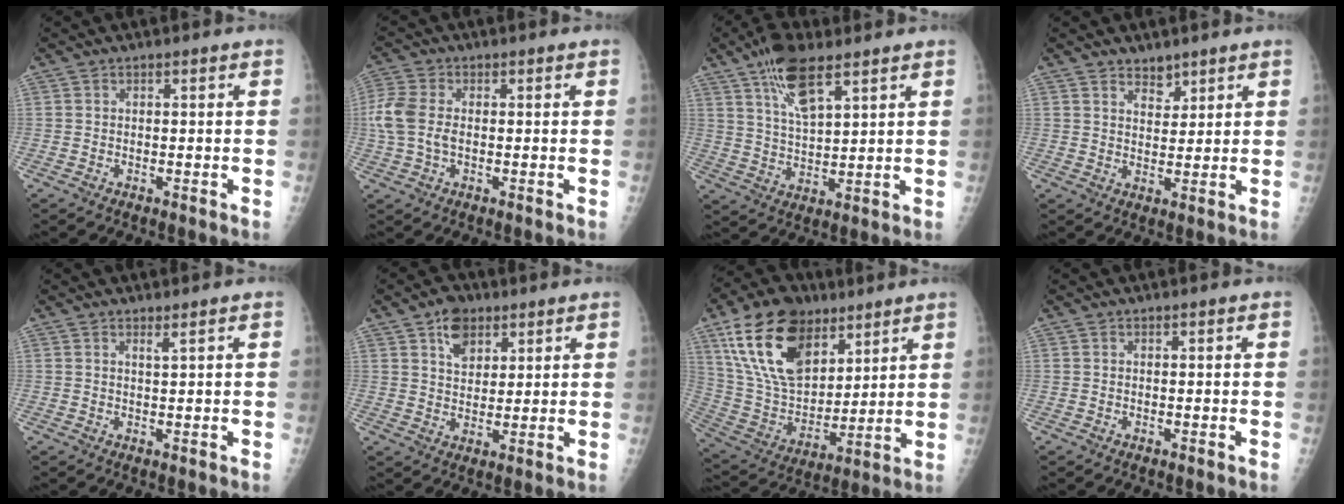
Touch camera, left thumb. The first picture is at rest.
{"total": 6.6, "force": [0.0, 4.1, 5.2], "torque": [-0.138, 0.011, -0.004]}
{"total": 10.0, "force": [6.2, 3.6, 7.1], "torque": [-0.124, -0.024, 0.118]}
{"total": 3.4, "force": [2.6, 1.9, 0.9], "torque": [0.004, -0.021, 0.045]}
{"total": 0.8, "force": [0.6, -0.3, 0.5], "torque": [-0.013, -0.013, 0.011]}
{"total": 6.6, "force": [3.6, 4.4, 3.3], "torque": [-0.030, -0.019, 0.060]}
{"total": 21.7, "force": [11.6, 12.8, 13.2], "torque": [-0.214, -0.040, 0.219]}
{"total": 0.0}